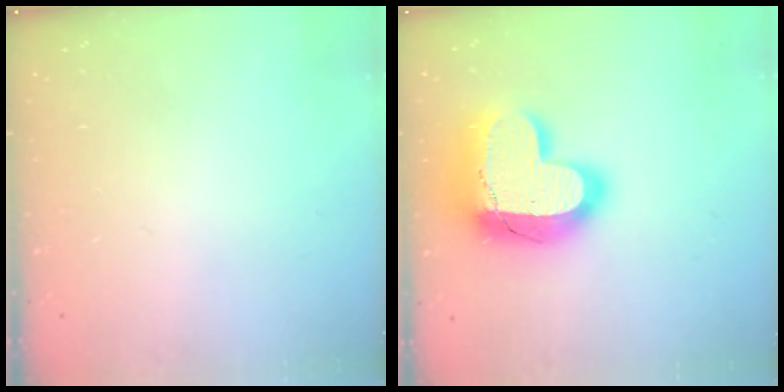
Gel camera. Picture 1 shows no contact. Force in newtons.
{"total": 20.9, "press": 20.9, "slide": 1.8}